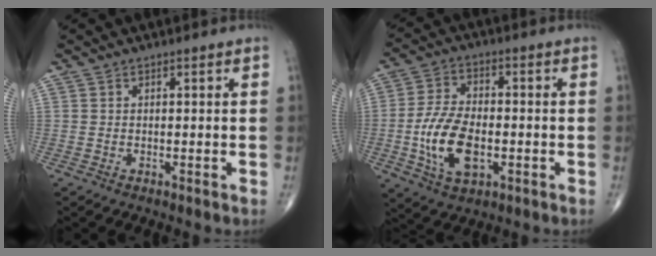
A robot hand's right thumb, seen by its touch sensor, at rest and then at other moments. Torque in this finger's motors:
{"motor_torque": [-0.05, 0.68, 0.68, 0.55, 0.33]}